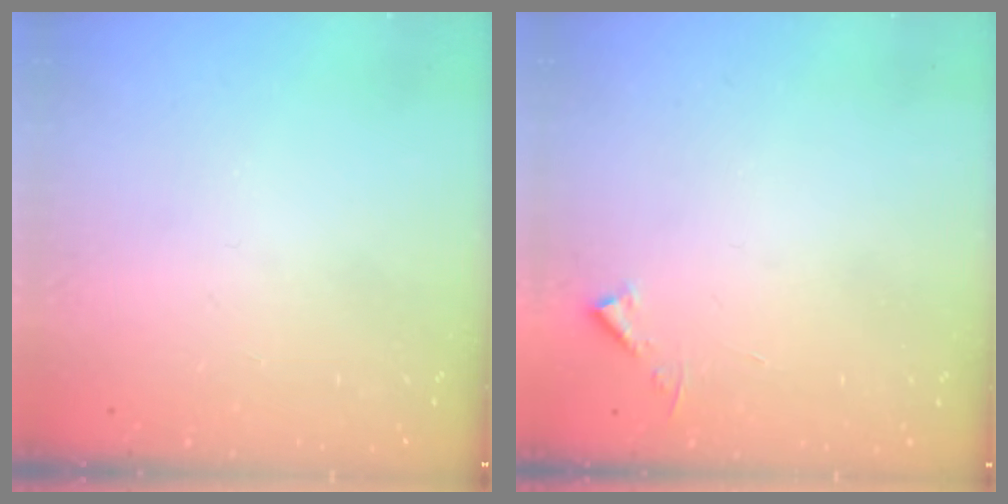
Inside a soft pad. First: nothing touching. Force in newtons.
{"total": 4.0, "press": 4.0, "slide": 0.4}